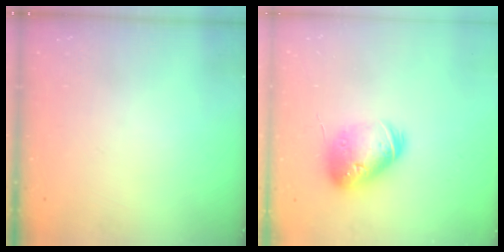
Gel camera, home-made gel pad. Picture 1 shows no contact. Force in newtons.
{"total": 15.5, "press": 15.4, "slide": 2.2}